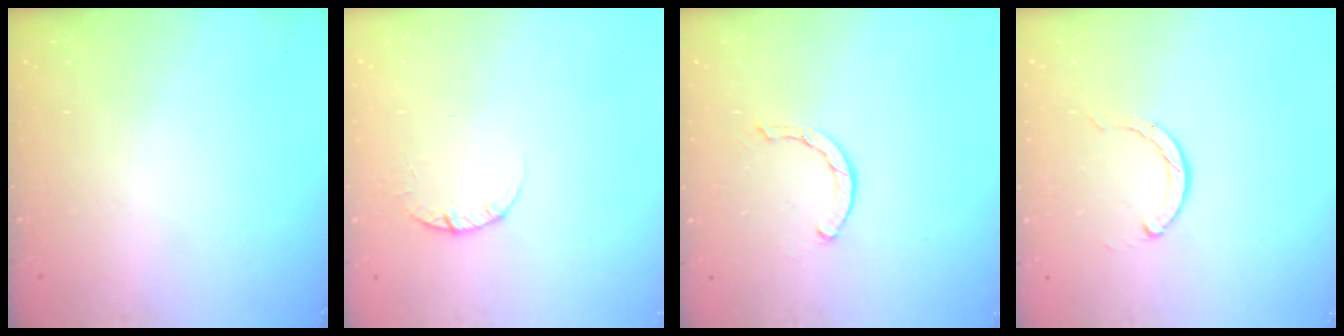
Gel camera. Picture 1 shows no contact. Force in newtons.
{"total": 2.4, "press": 2.4, "slide": 0.3}
{"total": 1.6, "press": 1.6, "slide": 0.1}
{"total": 2.3, "press": 2.3, "slide": 0.4}